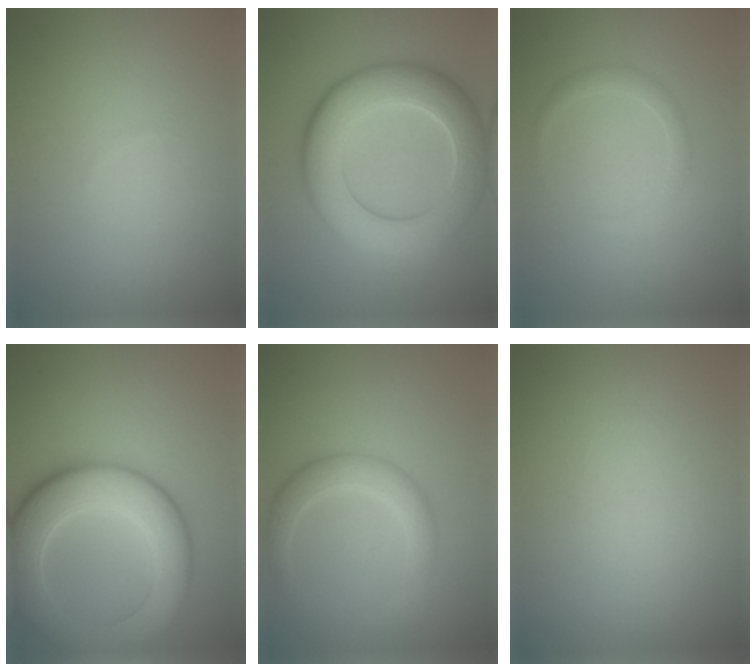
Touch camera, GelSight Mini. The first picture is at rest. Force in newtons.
{"total": 8.8, "press": 8.8, "slide": 0.2}
{"total": 1.3, "press": 1.3, "slide": 0.1}
{"total": 9.4, "press": 9.4, "slide": 0.3}
{"total": 3.2, "press": 3.2, "slide": 0.1}
{"total": 0.0}